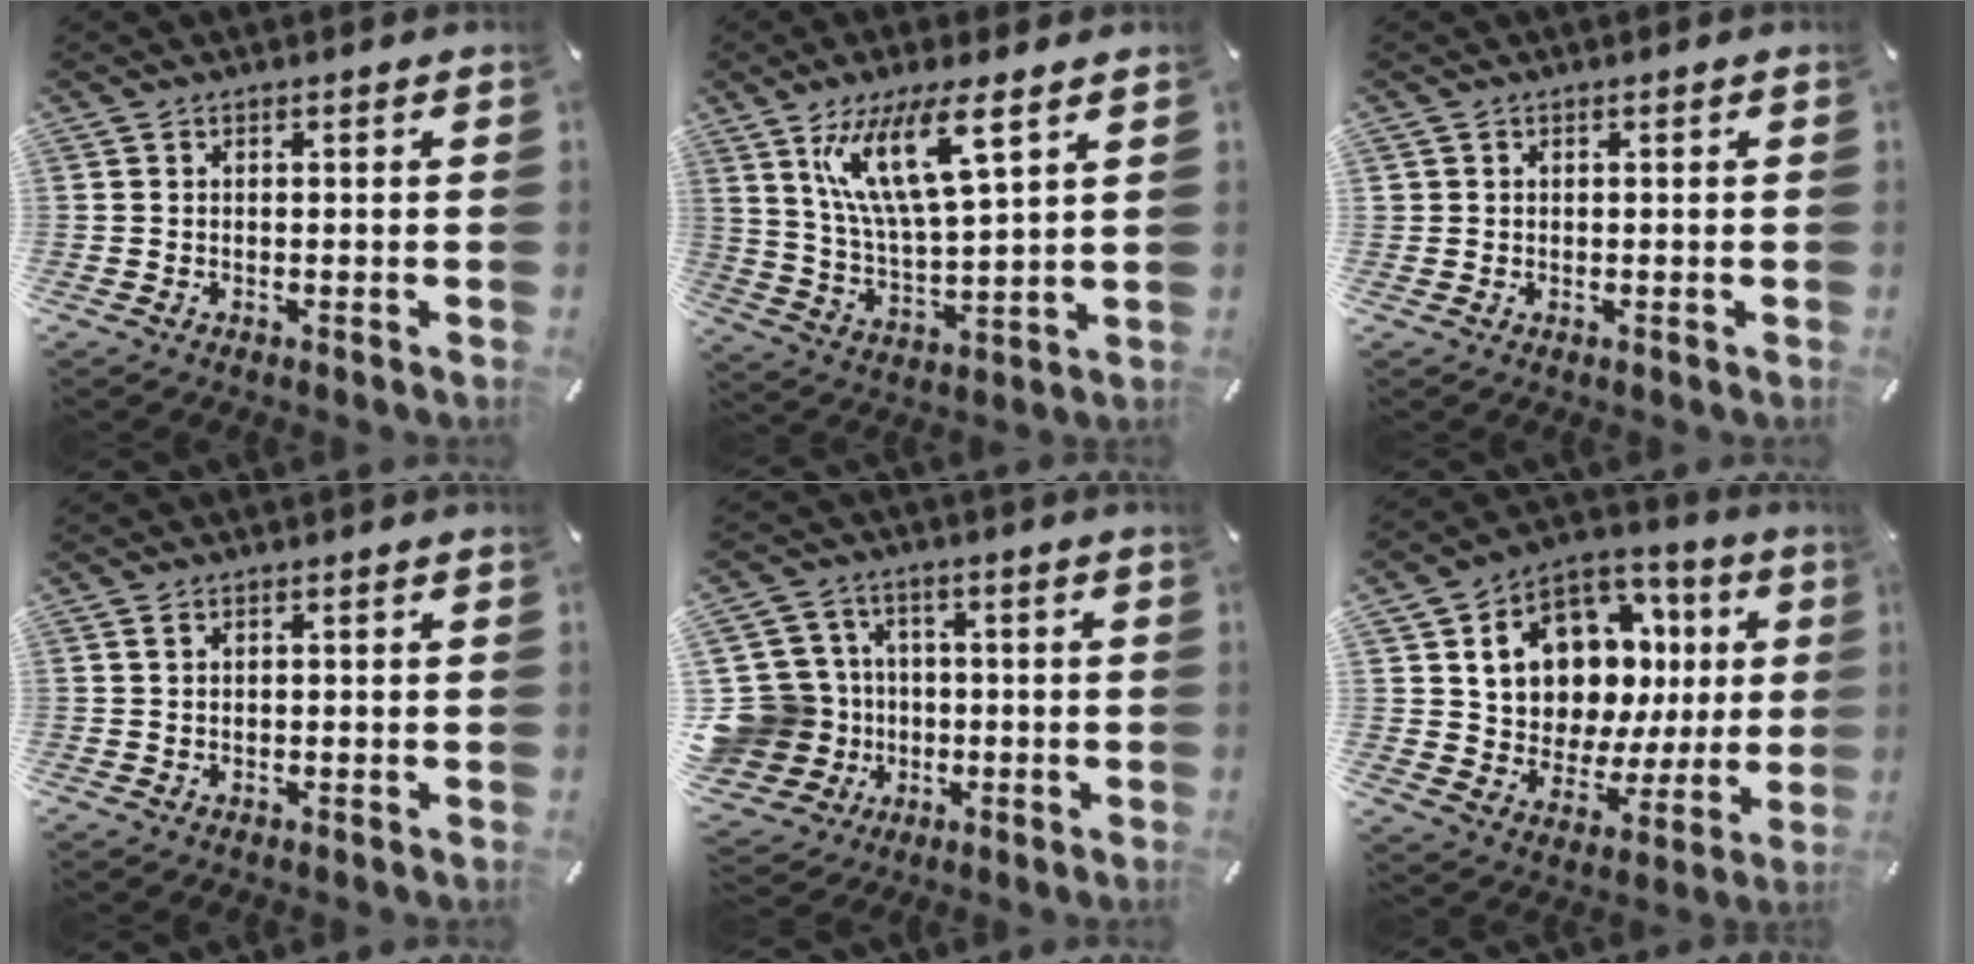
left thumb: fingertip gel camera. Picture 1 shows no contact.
{"total": 14.7, "force": [8.6, 3.4, 11.4], "torque": [-0.248, -0.020, 0.143]}
{"total": 0.8, "force": [0.2, 0.8, 0.0], "torque": [0.001, 0.003, 0.004]}
{"total": 1.0, "force": [0.4, 0.6, 0.8], "torque": [-0.015, 0.003, 0.005]}
{"total": 15.3, "force": [-1.8, 14.3, 5.2], "torque": [-0.128, 0.015, -0.021]}
{"total": 16.0, "force": [6.4, 12.0, 8.6], "torque": [-0.141, -0.045, 0.125]}